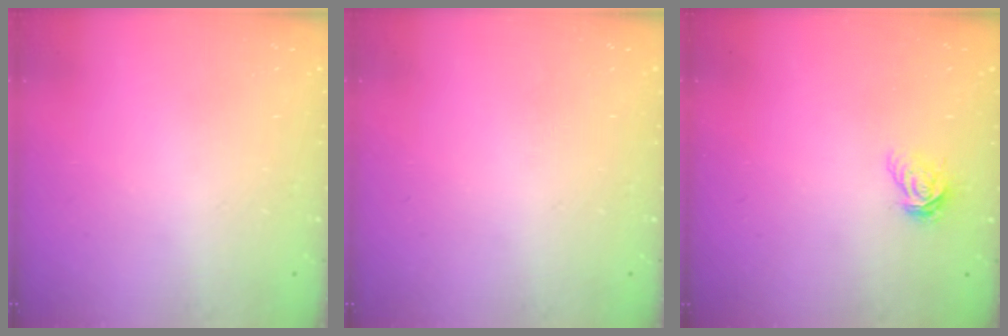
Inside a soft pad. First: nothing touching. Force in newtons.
{"total": 0.0}
{"total": 6.8, "press": 6.8, "slide": 0.8}